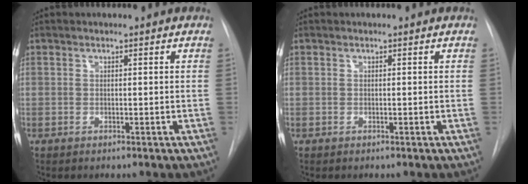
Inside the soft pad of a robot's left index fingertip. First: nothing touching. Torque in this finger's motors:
{"motor_torque": [0.02, 0.00, 0.00, 0.00]}